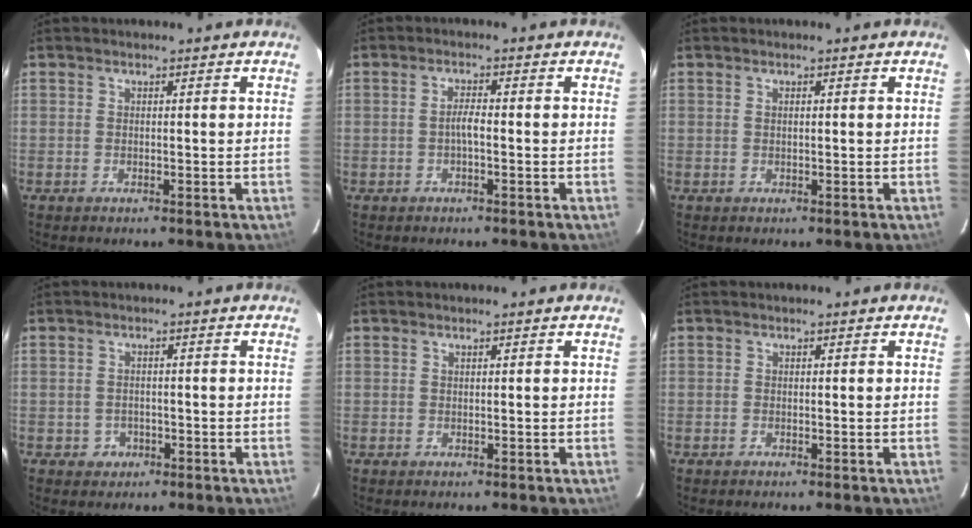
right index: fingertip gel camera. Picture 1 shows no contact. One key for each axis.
{"total": 2.0, "fx": -0.6, "fy": 0.3, "fz": 1.9, "tx": -0.038, "ty": 0.005, "tz": -0.013}
{"total": 0.5, "fx": 0.2, "fy": 0.1, "fz": 0.5, "tx": -0.010, "ty": 0.002, "tz": 0.004}
{"total": 2.6, "fx": -1.0, "fy": 2.3, "fz": 0.4, "tx": -0.013, "ty": 0.004, "tz": -0.010}
{"total": 0.0}
{"total": 0.0}